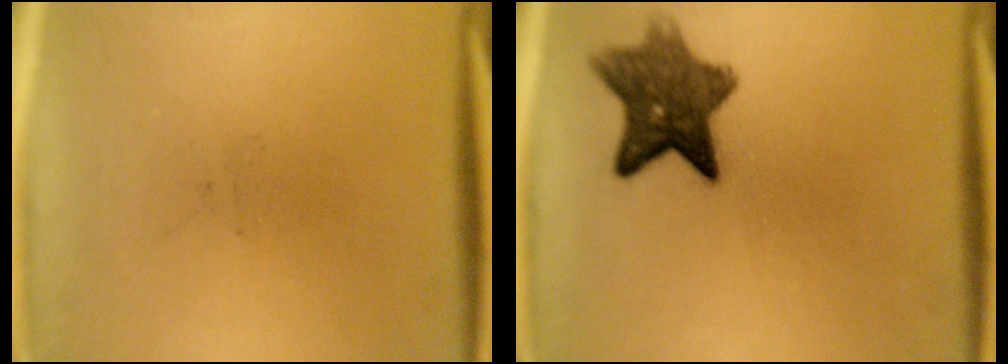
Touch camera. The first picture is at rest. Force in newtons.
{"total": 8.9}